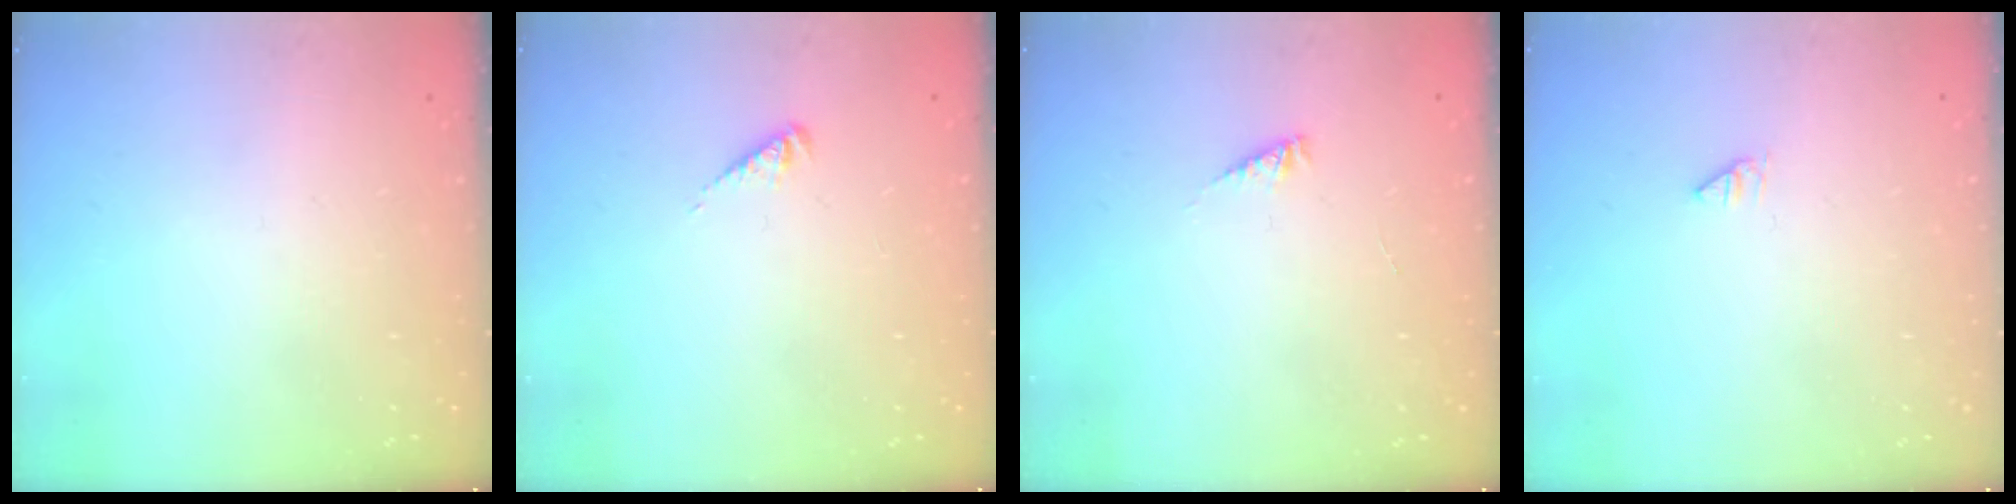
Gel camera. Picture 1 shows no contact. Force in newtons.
{"total": 2.1, "press": 2.0, "slide": 0.4}
{"total": 2.8, "press": 2.7, "slide": 0.4}
{"total": 0.0}